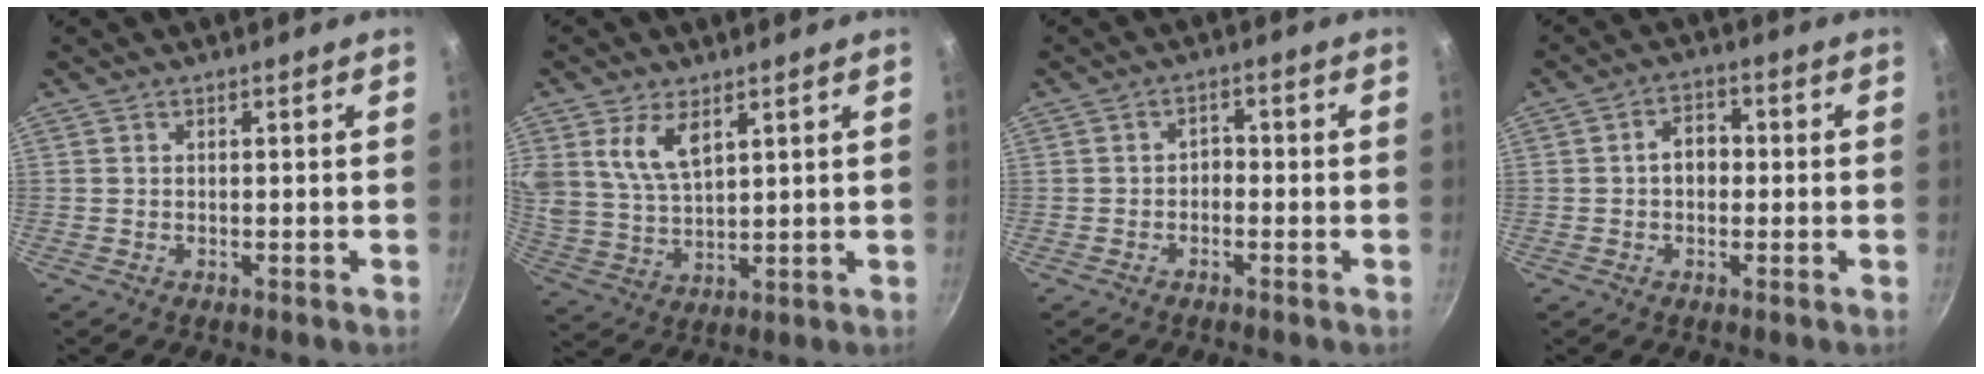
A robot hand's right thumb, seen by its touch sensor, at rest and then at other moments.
{"total": 8.7, "force": [4.4, 4.5, 6.1], "torque": [-0.110, -0.016, 0.097]}
{"total": 2.2, "force": [-0.8, 1.6, 1.3], "torque": [-0.007, 0.014, -0.021]}
{"total": 4.9, "force": [-0.1, 3.5, 3.4], "torque": [-0.040, 0.017, -0.009]}